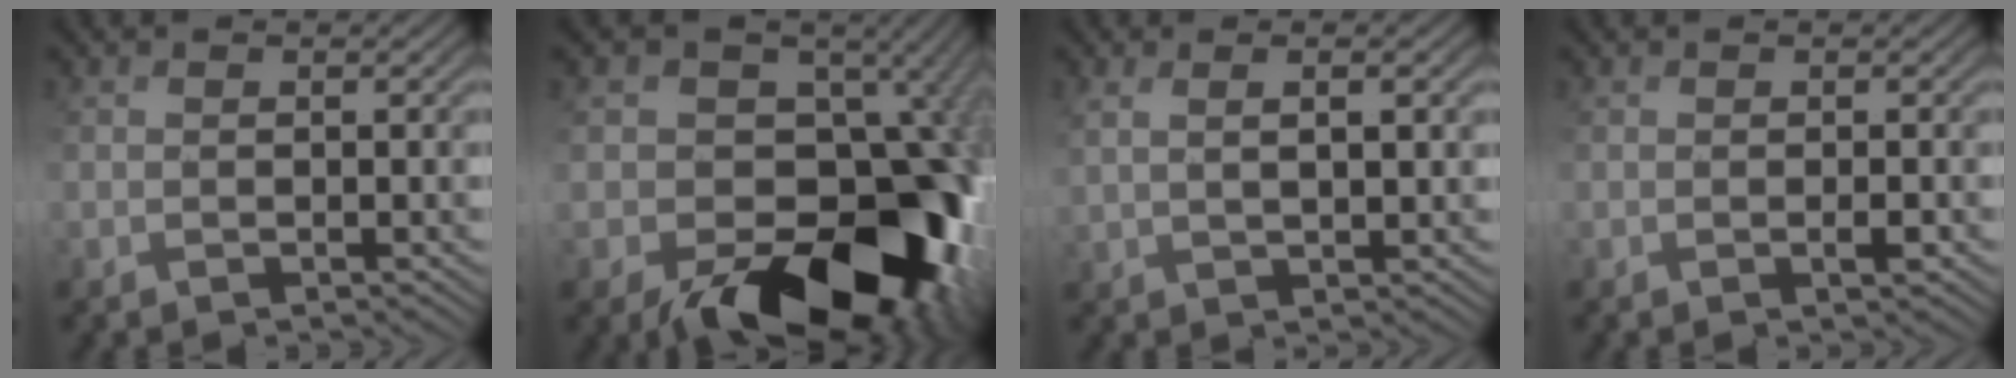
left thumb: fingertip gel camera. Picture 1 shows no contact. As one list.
[{"total": 18.9, "force": [-5.5, 13.2, 12.3], "torque": [-0.141, -0.044, -0.065]}, {"total": 3.7, "force": [1.6, 1.1, 3.2], "torque": [-0.055, -0.002, 0.024]}, {"total": 0.8, "force": [-0.2, 0.1, 0.8], "torque": [-0.014, -0.001, -0.003]}]